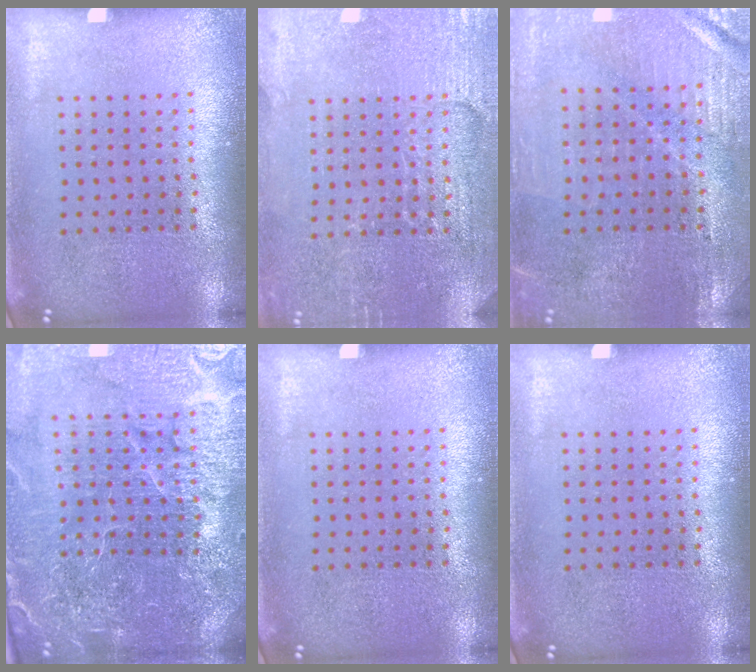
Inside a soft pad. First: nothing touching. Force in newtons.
{"total": 2.9, "press": 2.9, "slide": 0.3}
{"total": 0.9, "press": 0.8, "slide": 0.3}
{"total": 5.8, "press": 5.2, "slide": 2.5}
{"total": 0.0}
{"total": 0.0}